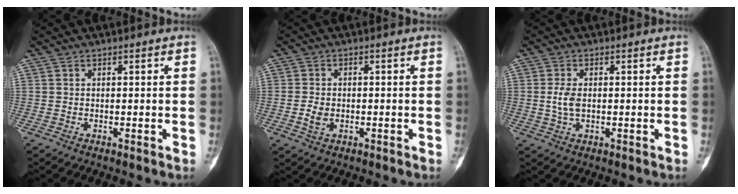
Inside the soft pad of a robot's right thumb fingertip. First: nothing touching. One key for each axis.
{"total": 3.2, "fx": -0.9, "fy": 2.3, "fz": 2.0, "tx": -0.035, "ty": 0.004, "tz": -0.015}
{"total": 3.5, "fx": 0.0, "fy": 2.0, "fz": 2.9, "tx": -0.062, "ty": 0.001, "tz": 0.000}